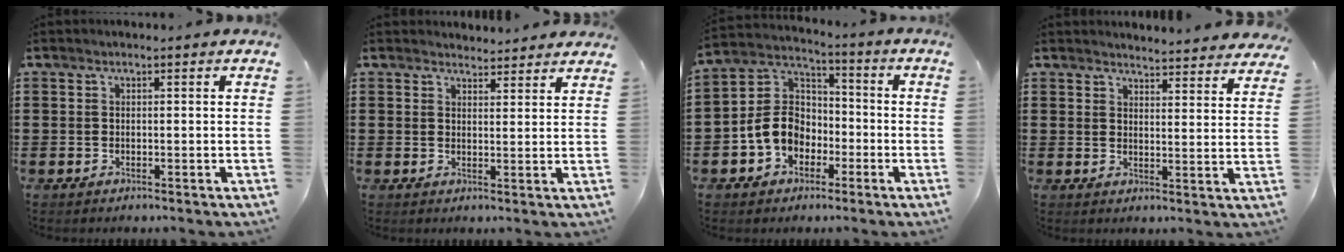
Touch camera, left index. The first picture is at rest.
{"total": 2.9, "force": [2.8, 0.5, 0.1], "torque": [-0.002, -0.010, 0.053]}
{"total": 8.3, "force": [-2.6, 6.9, 3.9], "torque": [-0.117, 0.011, -0.057]}
{"total": 3.9, "force": [3.9, -0.1, 0.2], "torque": [-0.011, -0.023, 0.068]}